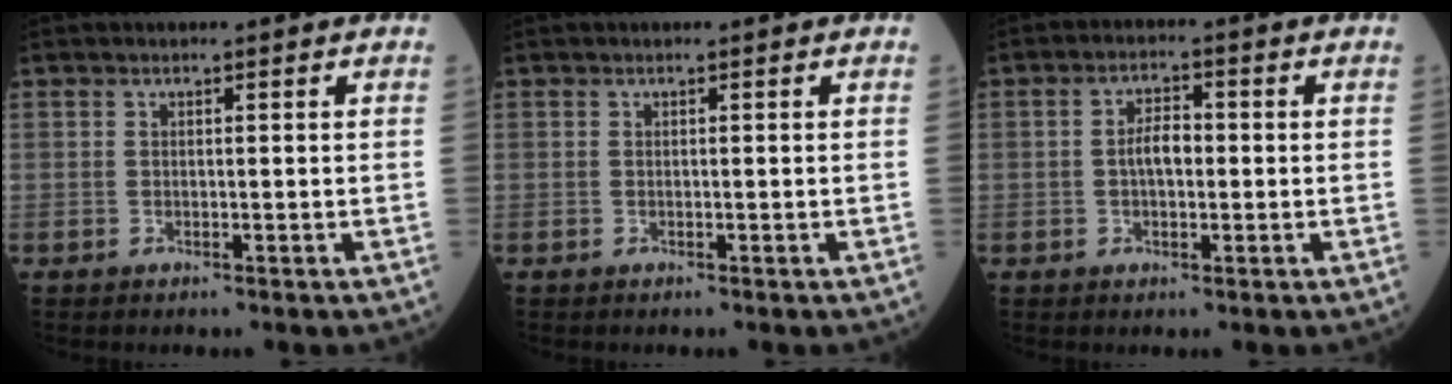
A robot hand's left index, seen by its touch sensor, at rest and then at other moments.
{"total": 0.0}
{"total": 3.8, "force": [-0.3, 1.8, 3.3], "torque": [-0.066, 0.008, -0.008]}